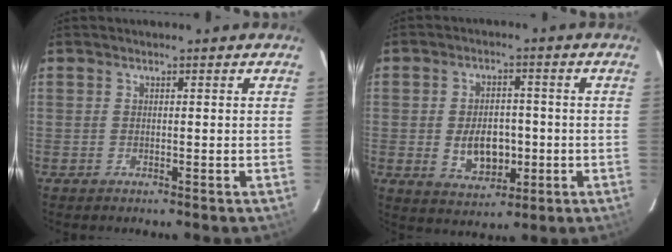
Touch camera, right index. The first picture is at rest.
{"total": 8.3, "force": [-1.4, 5.6, 6.0], "torque": [-0.115, -0.001, -0.011]}